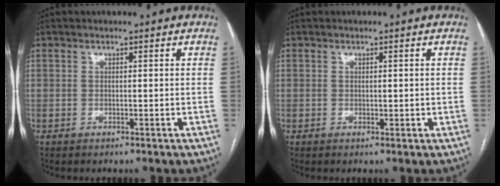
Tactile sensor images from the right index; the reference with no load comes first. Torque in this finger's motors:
{"motor_torque": [-0.23, 0.55, 0.05, 0.03]}